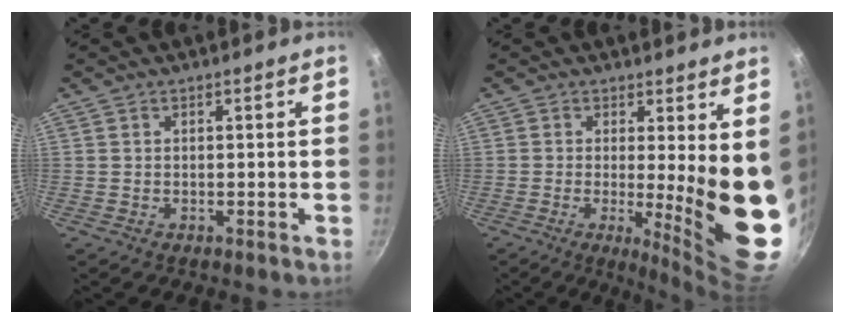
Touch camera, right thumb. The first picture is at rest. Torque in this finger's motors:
{"motor_torque": [1.00, 4.01, 2.27, -0.22, 0.41]}